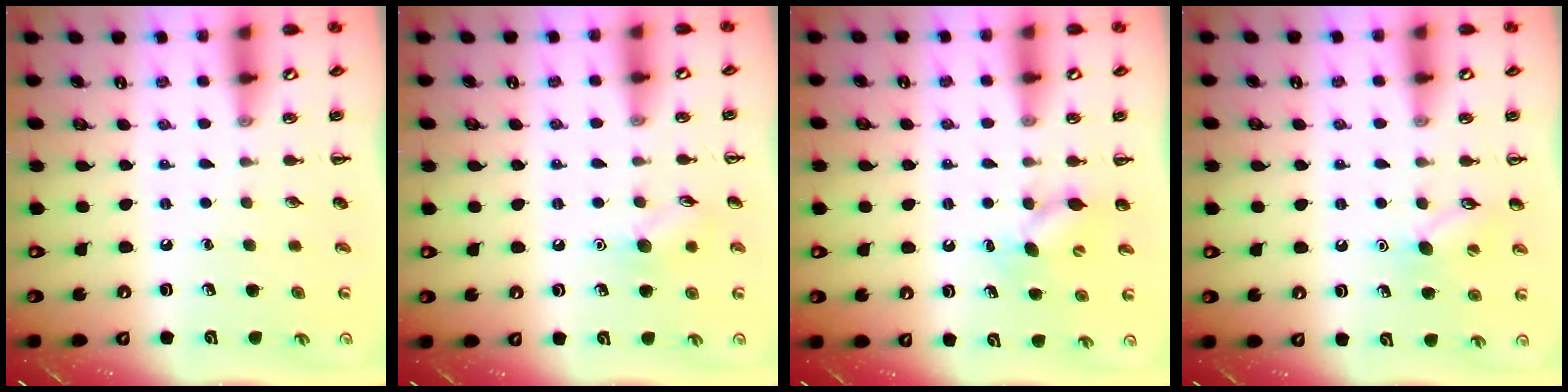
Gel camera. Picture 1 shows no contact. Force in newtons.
{"total": 7.5, "press": 7.3, "slide": 1.4}
{"total": 6.1, "press": 6.0, "slide": 1.4}
{"total": 8.0, "press": 7.9, "slide": 1.6}